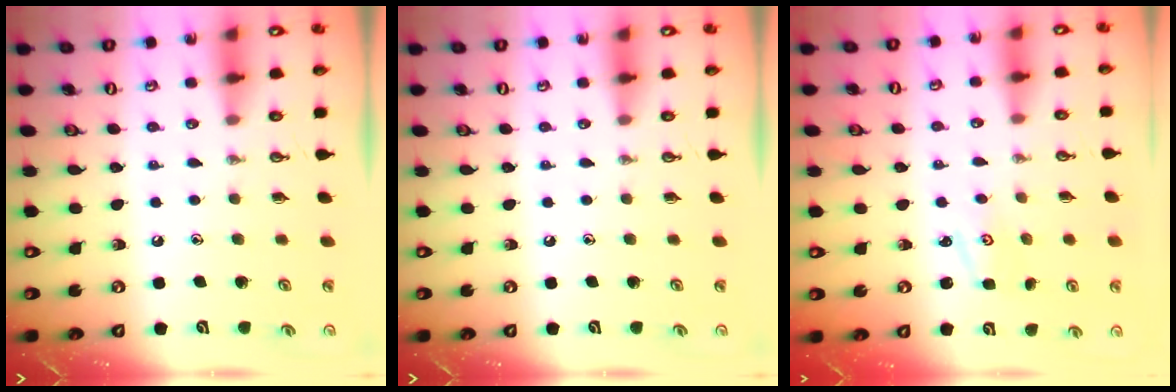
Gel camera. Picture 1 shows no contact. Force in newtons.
{"total": 0.0}
{"total": 2.3, "press": 2.3, "slide": 0.3}